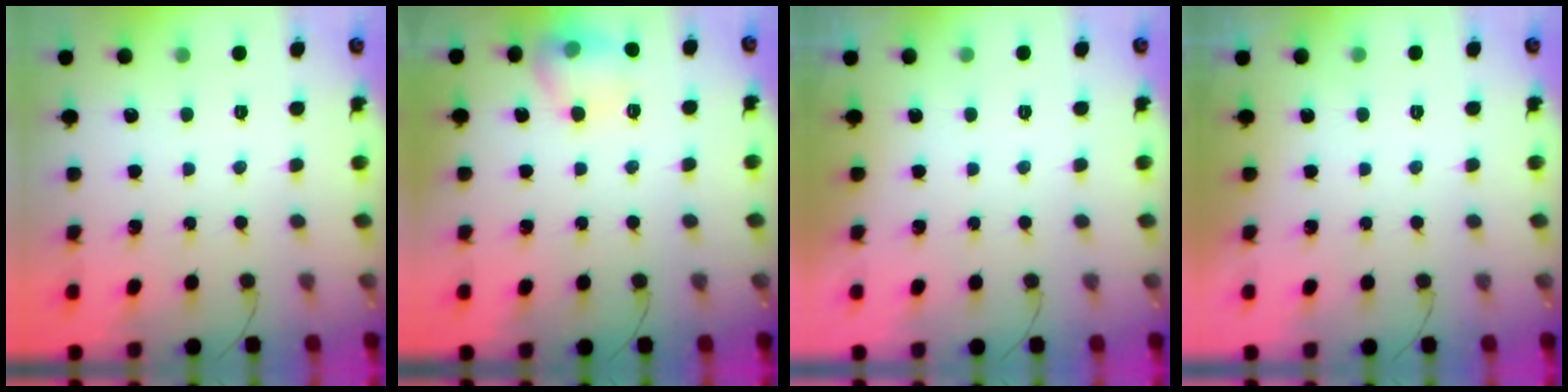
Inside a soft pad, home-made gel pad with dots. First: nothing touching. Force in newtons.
{"total": 10.6, "press": 10.6, "slide": 0.5}
{"total": 0.0}
{"total": 0.0}